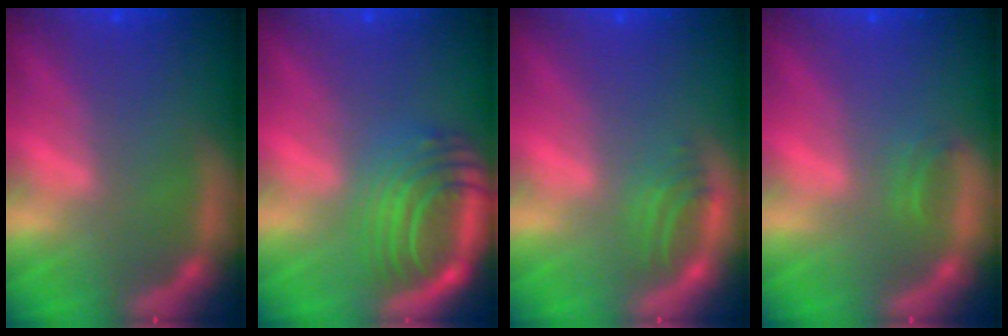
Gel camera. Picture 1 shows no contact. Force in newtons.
{"total": 7.5}
{"total": 2.0}
{"total": 0.9}